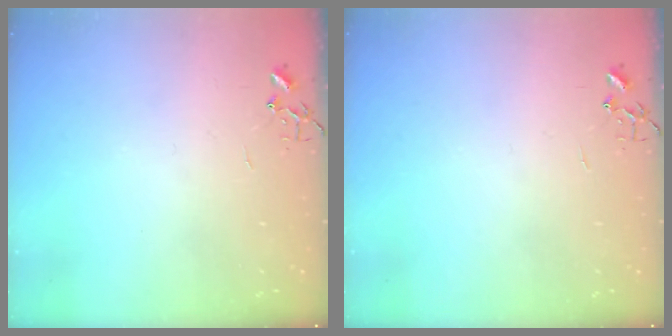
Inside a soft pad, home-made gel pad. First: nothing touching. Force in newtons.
{"total": 0.0}